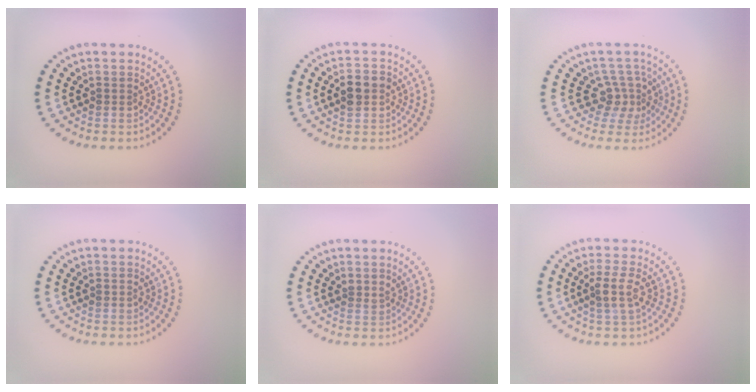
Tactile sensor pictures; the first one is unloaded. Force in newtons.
{"total": 2.9, "press": 2.9, "slide": 0.2}
{"total": 2.8, "press": 2.1, "slide": 1.8}
{"total": 0.6, "press": 0.6, "slide": 0.0}
{"total": 0.6, "press": 0.3, "slide": 0.6}
{"total": 2.3, "press": 2.0, "slide": 1.2}